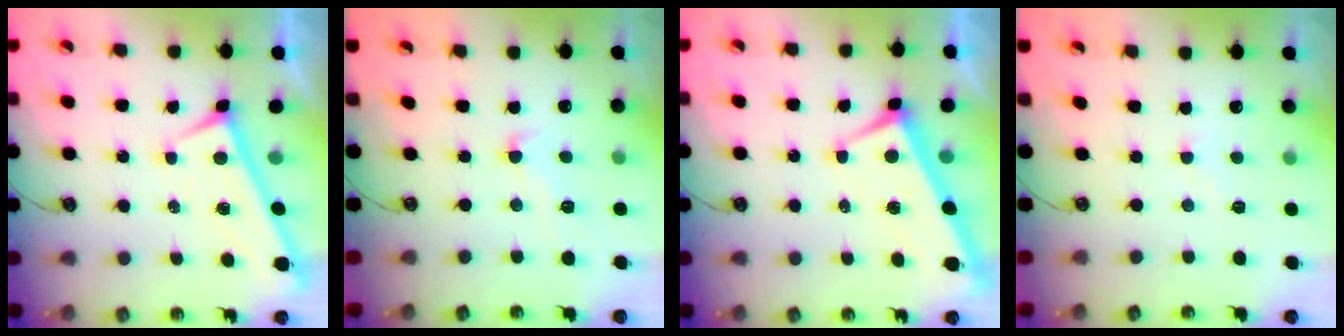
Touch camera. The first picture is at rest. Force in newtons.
{"total": 2.2, "press": 2.0, "slide": 1.0}
{"total": 3.2, "press": 3.1, "slide": 0.7}
{"total": 3.4, "press": 3.4, "slide": 0.4}